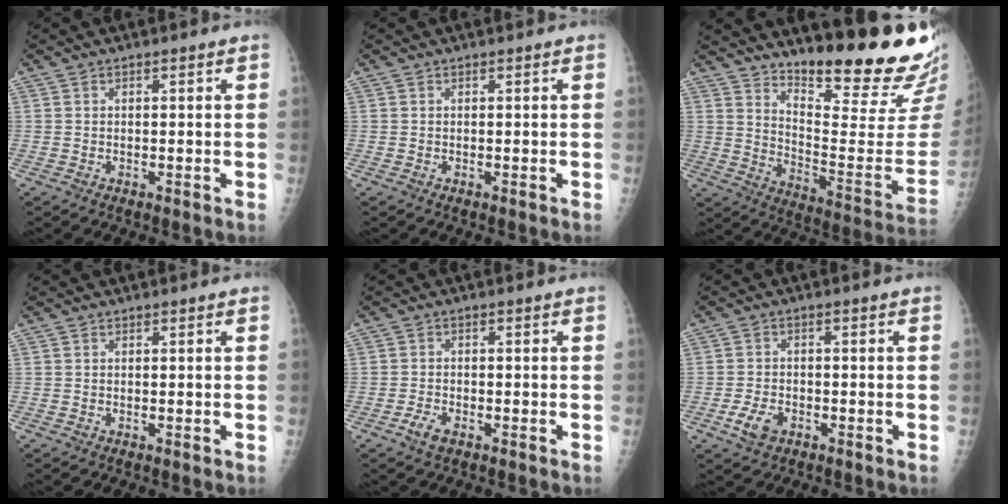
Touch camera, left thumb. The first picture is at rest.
{"total": 0.0}
{"total": 23.2, "force": [18.7, 4.0, 13.1], "torque": [-0.167, -0.159, 0.268]}
{"total": 0.0}
{"total": 2.7, "force": [-1.7, 1.2, 1.7], "torque": [-0.039, 0.008, -0.032]}
{"total": 4.3, "force": [-2.1, 2.7, 2.7], "torque": [-0.052, 0.008, -0.037]}